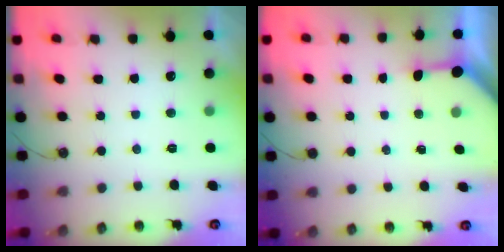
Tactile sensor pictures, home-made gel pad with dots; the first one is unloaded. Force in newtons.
{"total": 3.3, "press": 3.3, "slide": 0.3}